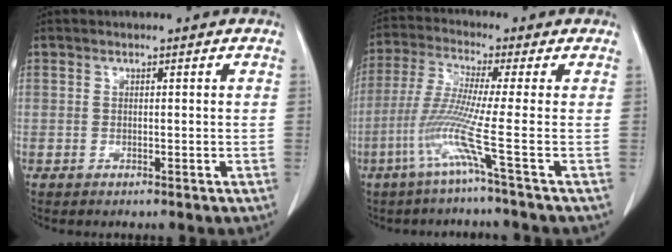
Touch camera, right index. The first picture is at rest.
{"total": 8.3, "force": [-3.4, -2.2, 7.2], "torque": [-0.153, -0.016, -0.079]}